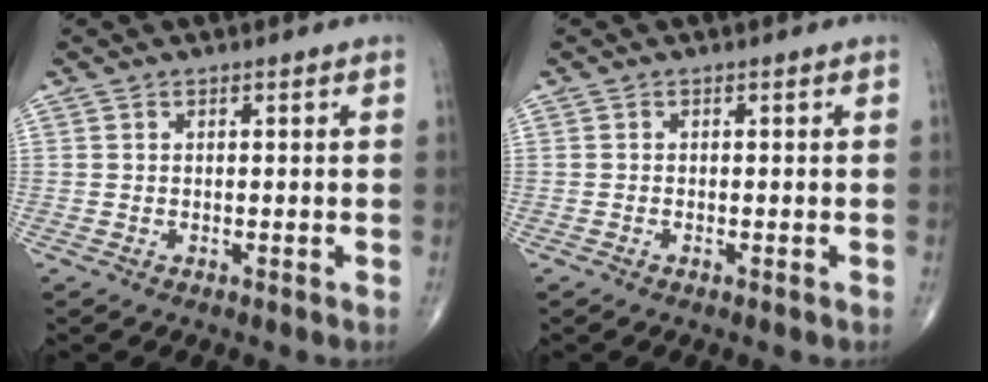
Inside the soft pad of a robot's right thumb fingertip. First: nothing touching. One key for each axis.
{"total": 0.0}